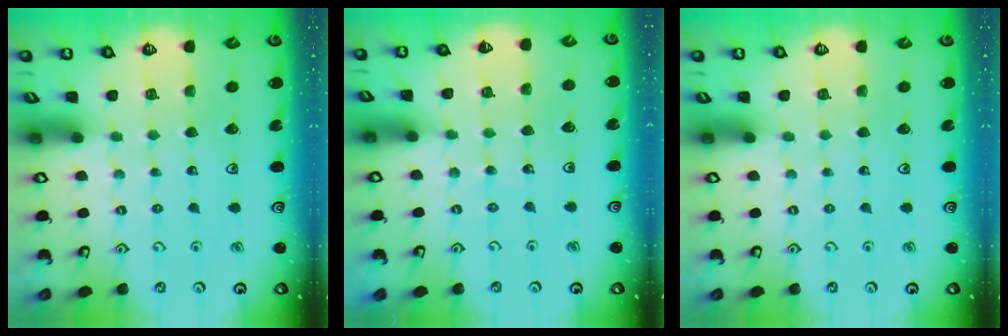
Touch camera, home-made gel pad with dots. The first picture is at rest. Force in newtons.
{"total": 4.7, "press": 4.6, "slide": 0.8}
{"total": 0.0}